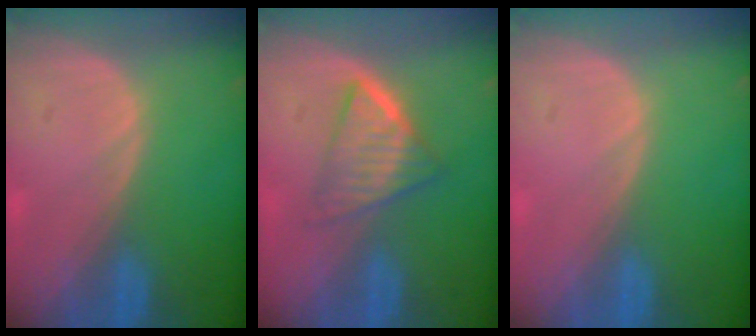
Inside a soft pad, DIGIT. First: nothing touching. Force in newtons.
{"total": 6.5, "press": 5.5, "slide": 3.5}
{"total": 0.0}